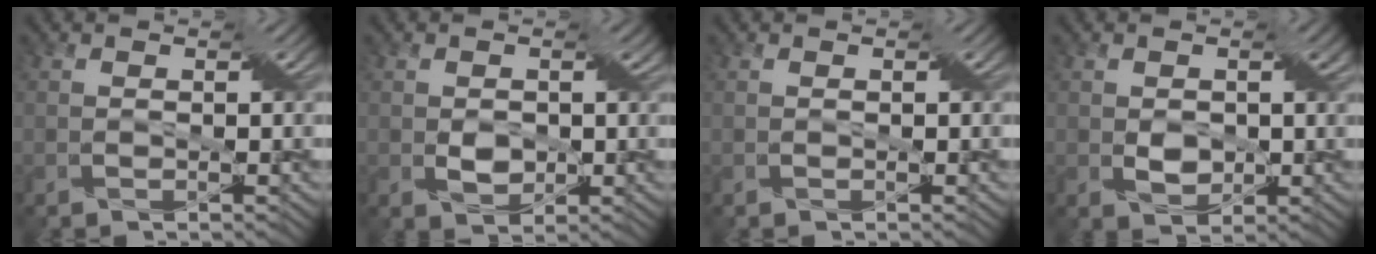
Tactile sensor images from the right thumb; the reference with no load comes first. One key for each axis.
{"total": 2.5, "fx": -0.2, "fy": 2.0, "fz": 1.4, "tx": -0.036, "ty": -0.004, "tz": -0.004}
{"total": 0.0}
{"total": 2.7, "fx": -0.1, "fy": 2.1, "fz": 1.7, "tx": -0.039, "ty": -0.004, "tz": 0.000}